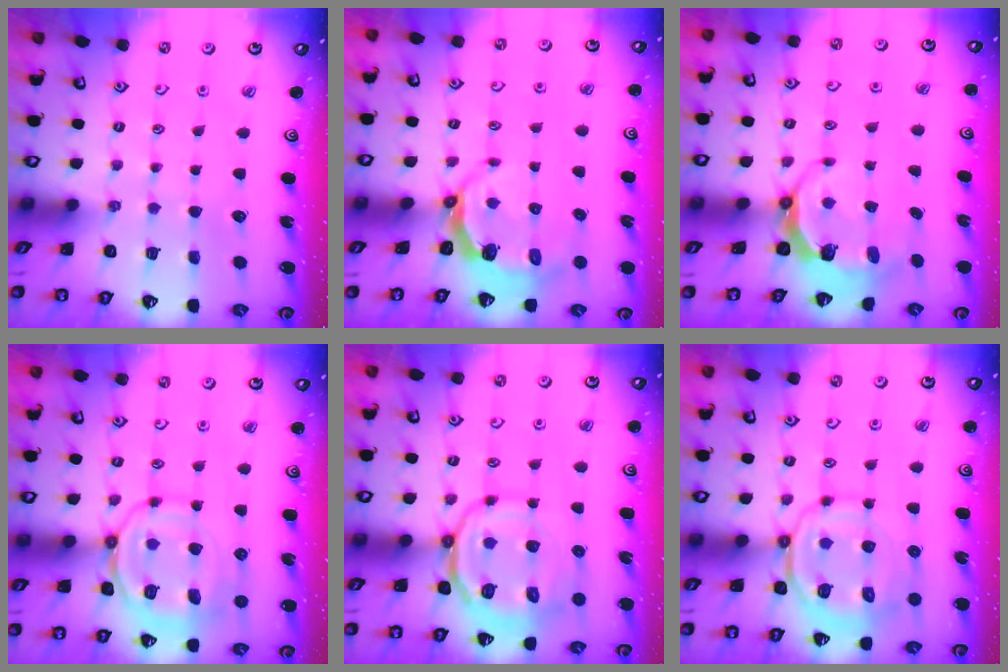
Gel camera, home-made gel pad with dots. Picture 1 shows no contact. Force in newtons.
{"total": 4.7, "press": 3.6, "slide": 3.0}
{"total": 6.0, "press": 4.9, "slide": 3.6}
{"total": 12.5, "press": 12.5, "slide": 1.2}
{"total": 13.9, "press": 13.8, "slide": 1.8}
{"total": 12.1, "press": 12.0, "slide": 1.6}